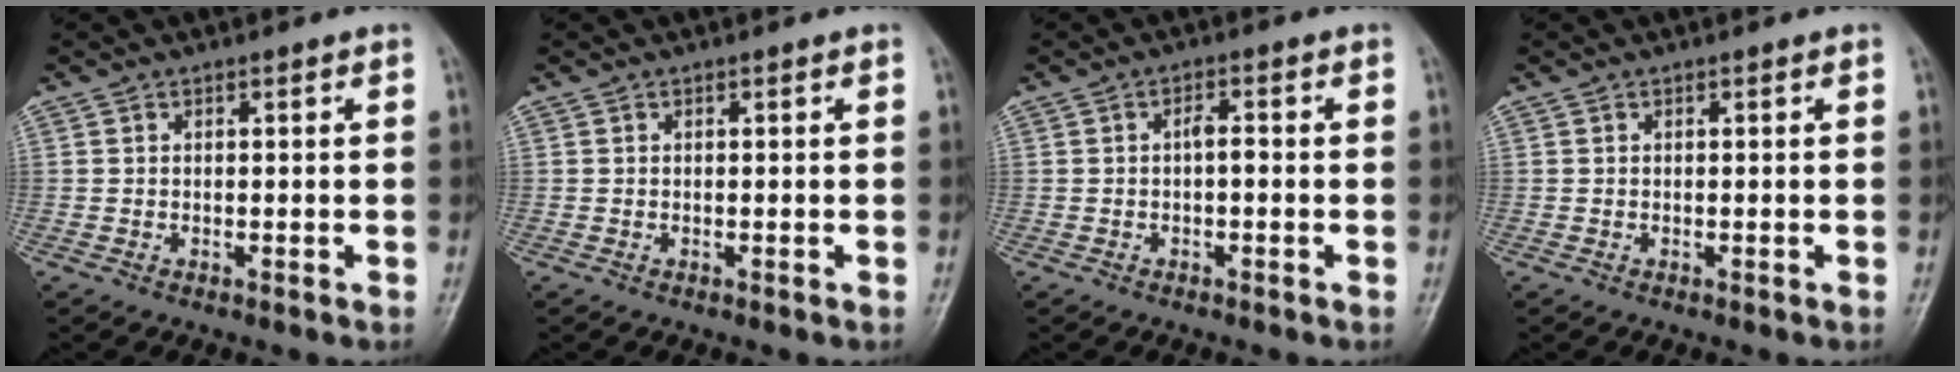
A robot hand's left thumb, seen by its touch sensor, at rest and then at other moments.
{"total": 0.0}
{"total": 2.0, "force": [-0.3, 0.9, 1.7], "torque": [-0.022, 0.008, -0.009]}
{"total": 0.0}